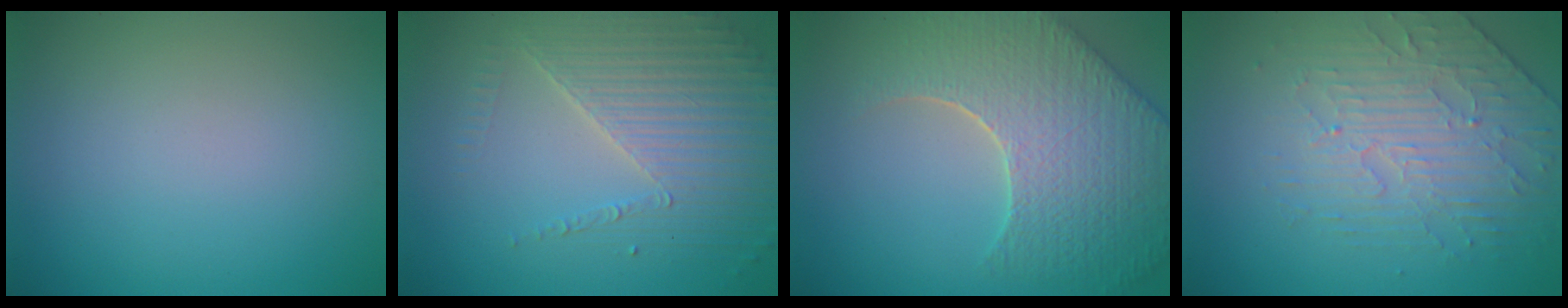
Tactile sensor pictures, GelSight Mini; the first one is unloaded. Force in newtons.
{"total": 4.4, "press": 3.9, "slide": 2.1}
{"total": 9.0, "press": 6.4, "slide": 6.4}
{"total": 4.1, "press": 3.5, "slide": 2.1}